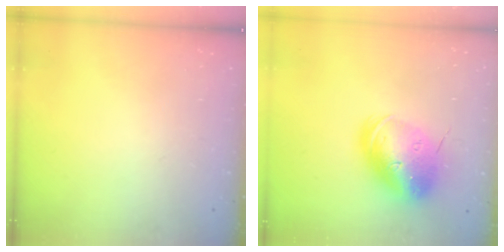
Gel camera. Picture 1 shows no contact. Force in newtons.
{"total": 18.3, "press": 18.0, "slide": 3.3}